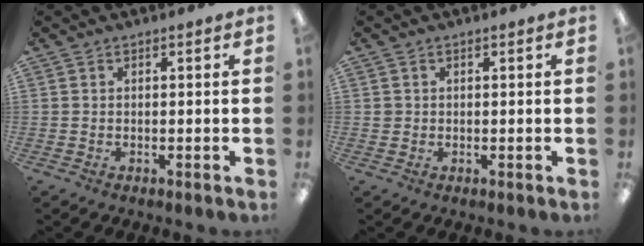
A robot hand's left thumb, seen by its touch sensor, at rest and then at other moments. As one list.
[{"total": 1.1, "force": [0.3, 1.1, 0.2], "torque": [-0.004, 0.004, 0.005]}]